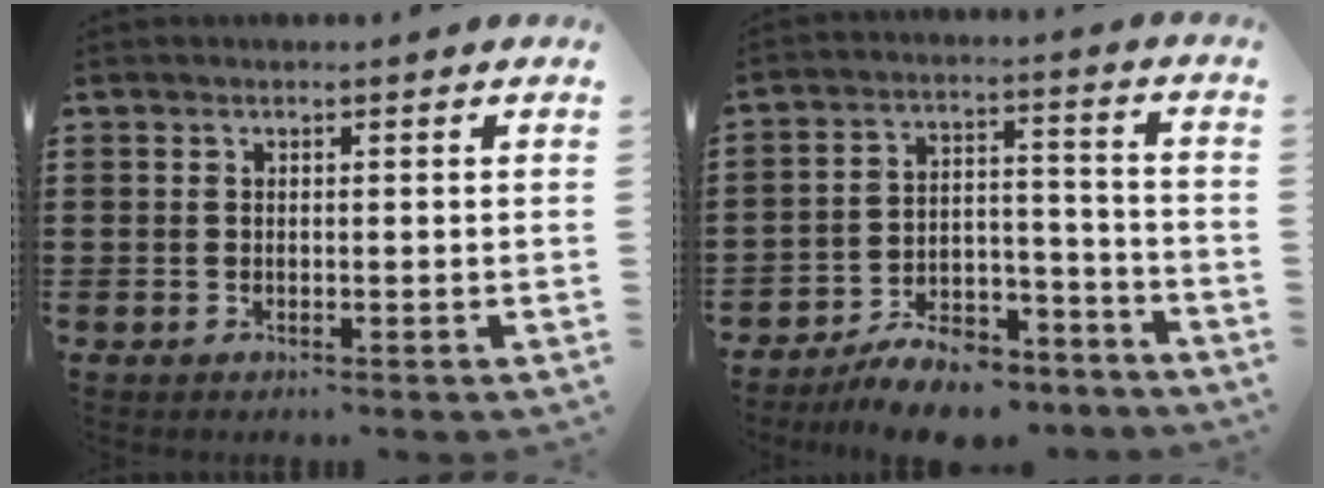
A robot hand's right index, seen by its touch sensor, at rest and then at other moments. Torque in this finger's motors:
{"motor_torque": [1.06, -1.08, 0.64, 0.04]}